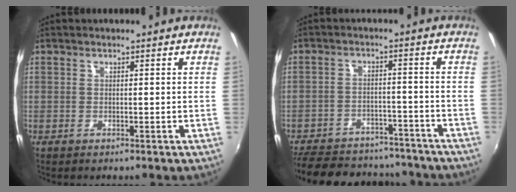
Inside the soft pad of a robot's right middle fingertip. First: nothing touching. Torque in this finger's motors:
{"motor_torque": [0.88, -1.26, 0.21, 0.03]}